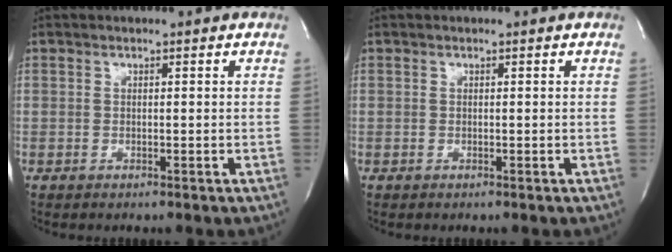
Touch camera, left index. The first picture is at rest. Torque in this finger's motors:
{"motor_torque": [0.00, 0.00, 0.00, 0.00]}